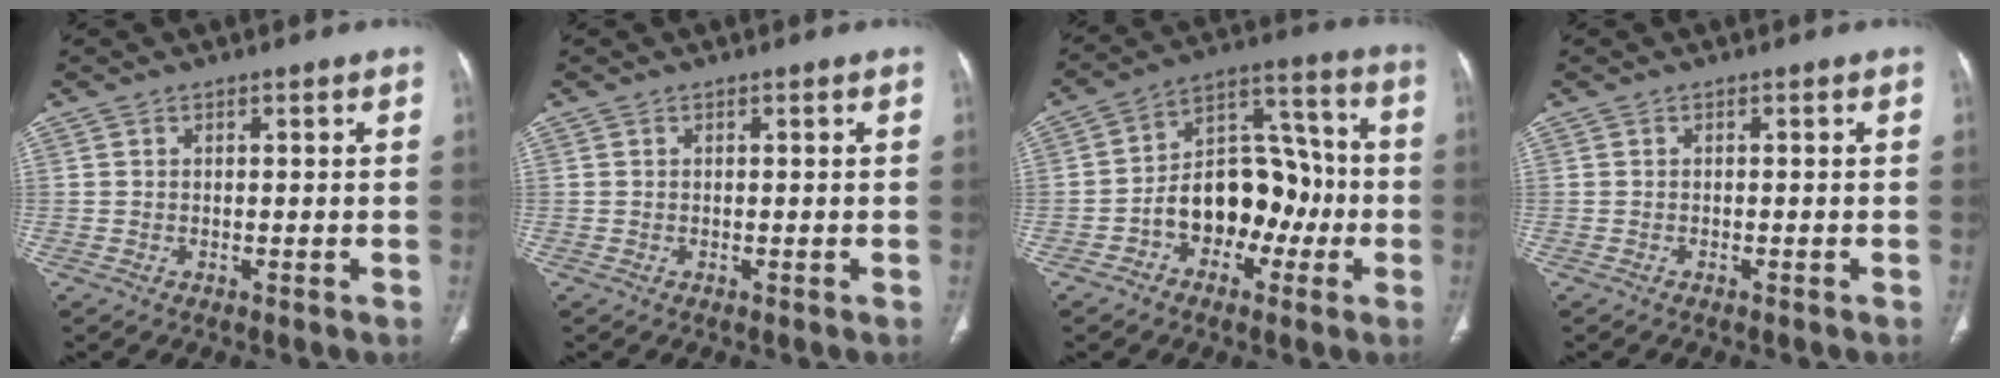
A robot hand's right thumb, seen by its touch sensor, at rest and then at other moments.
{"total": 0.0}
{"total": 14.4, "force": [-4.0, 9.8, 9.8], "torque": [-0.110, 0.059, -0.068]}
{"total": 0.6, "force": [-0.5, 0.1, 0.4], "torque": [-0.011, 0.001, -0.003]}